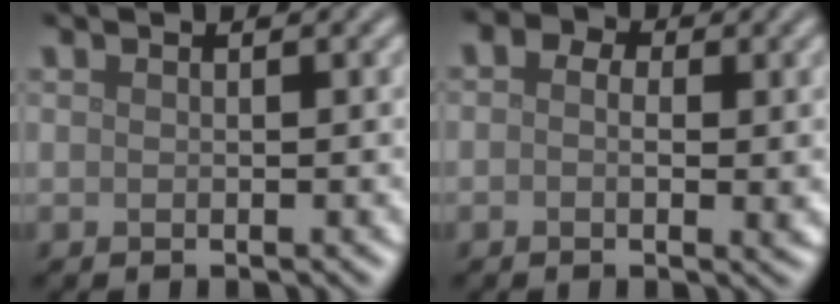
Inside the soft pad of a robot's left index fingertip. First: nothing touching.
{"total": 4.2, "force": [1.0, 2.7, 3.0], "torque": [-0.022, 0.008, -0.012]}